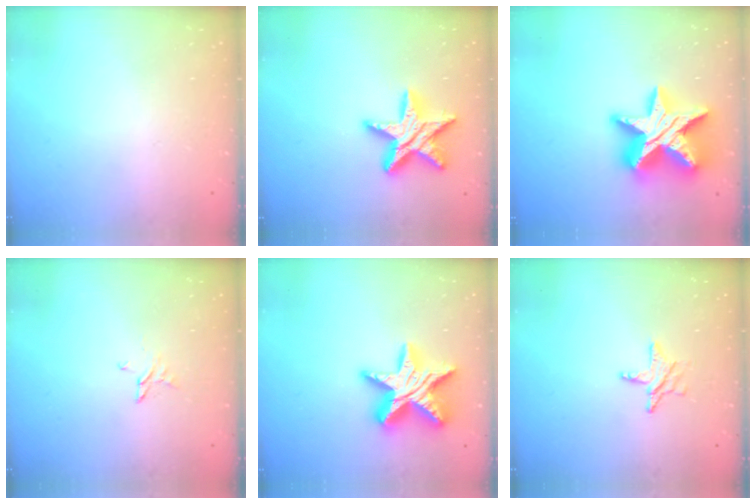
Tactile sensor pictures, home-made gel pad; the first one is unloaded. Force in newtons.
{"total": 15.6, "press": 15.5, "slide": 1.0}
{"total": 24.8, "press": 24.8, "slide": 1.7}
{"total": 2.6, "press": 2.6, "slide": 0.3}
{"total": 18.5, "press": 18.4, "slide": 1.2}
{"total": 5.4, "press": 5.4, "slide": 0.4}